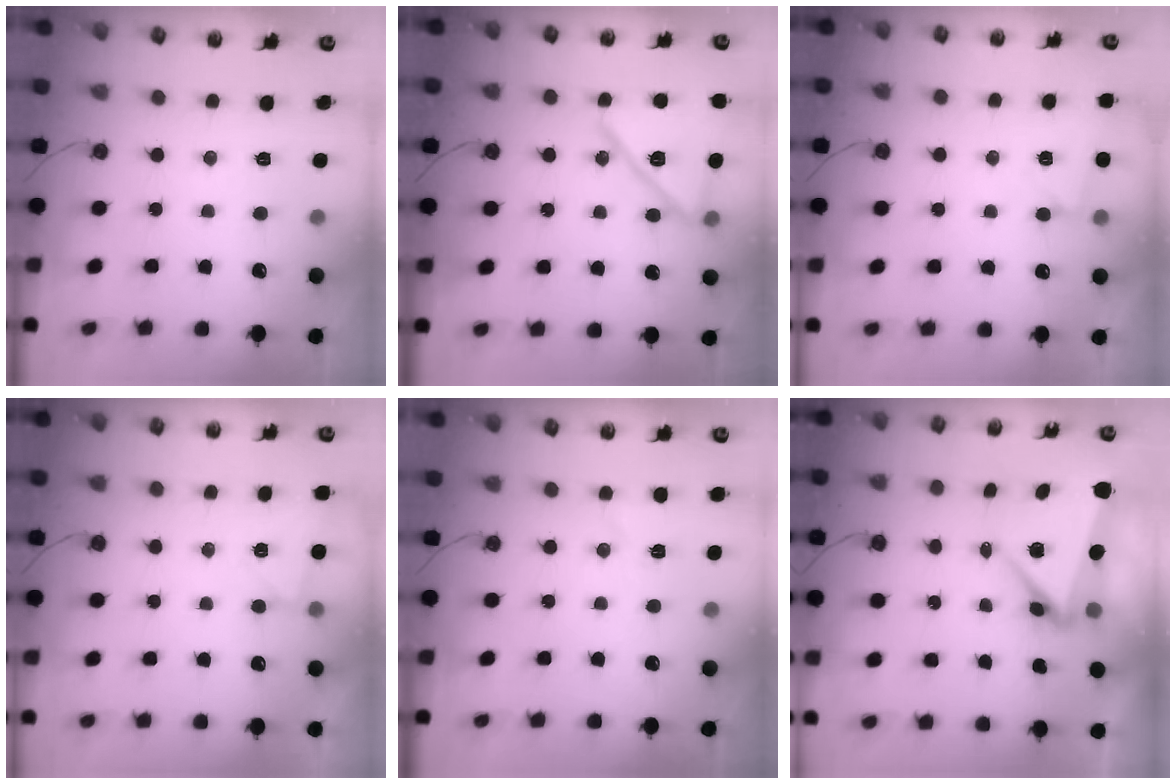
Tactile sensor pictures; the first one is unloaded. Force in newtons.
{"total": 16.8, "press": 16.8, "slide": 0.3}
{"total": 3.5, "press": 3.3, "slide": 1.1}
{"total": 3.7, "press": 2.6, "slide": 2.6}
{"total": 4.9, "press": 4.2, "slide": 2.5}
{"total": 7.4, "press": 7.2, "slide": 1.7}